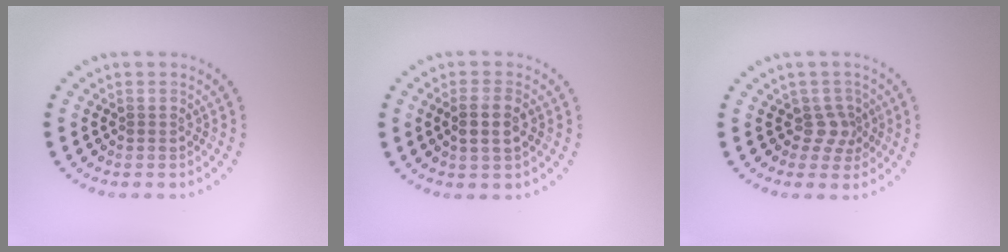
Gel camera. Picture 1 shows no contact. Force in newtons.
{"total": 2.5, "press": 2.3, "slide": 1.0}
{"total": 2.0, "press": 1.4, "slide": 1.5}